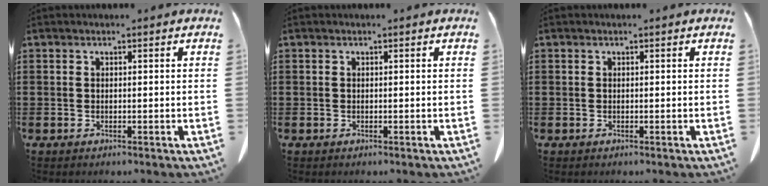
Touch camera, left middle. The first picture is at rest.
{"total": 0.0}
{"total": 0.0}